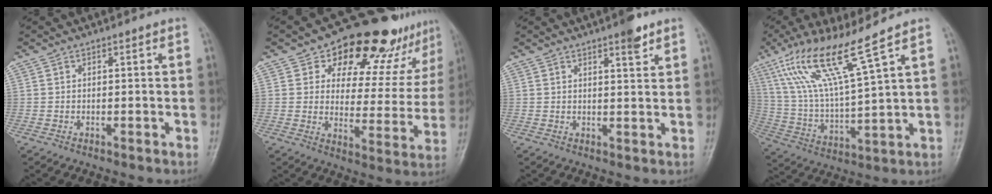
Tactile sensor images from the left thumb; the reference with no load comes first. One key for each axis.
{"total": 21.2, "fx": 15.2, "fy": 10.2, "fz": 10.7, "tx": -0.093, "ty": -0.068, "tz": 0.197}
{"total": 3.9, "fx": 2.6, "fy": 0.9, "fz": 2.7, "tx": -0.032, "ty": -0.015, "tz": 0.036}
{"total": 16.0, "fx": 9.8, "fy": 1.2, "fz": 12.6, "tx": -0.247, "ty": -0.044, "tz": 0.196}